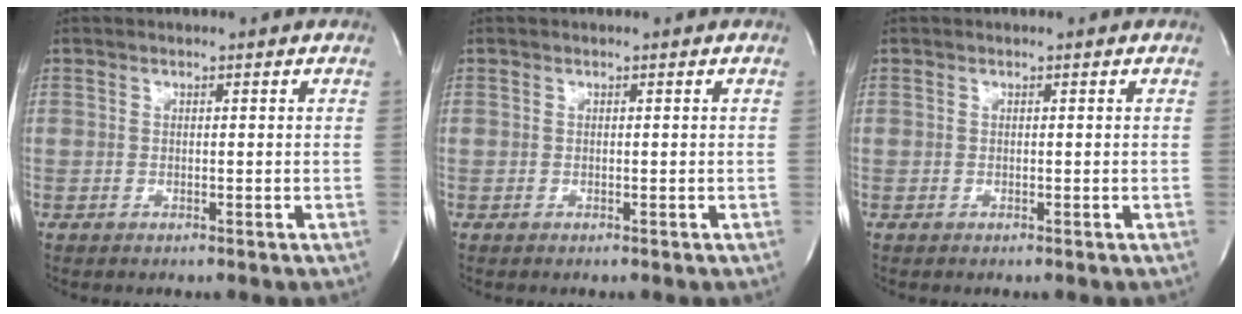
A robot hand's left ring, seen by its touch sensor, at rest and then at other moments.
{"total": 0.0}
{"total": 0.0}